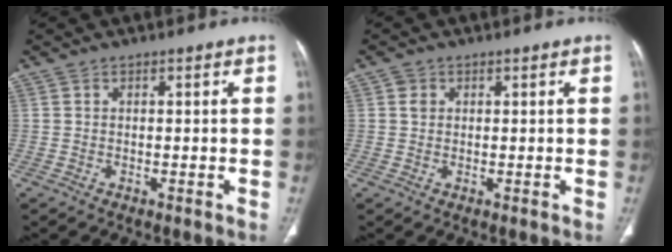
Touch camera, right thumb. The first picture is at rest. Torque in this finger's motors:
{"motor_torque": [-0.17, 0.33, -0.06, 0.91, -0.03]}